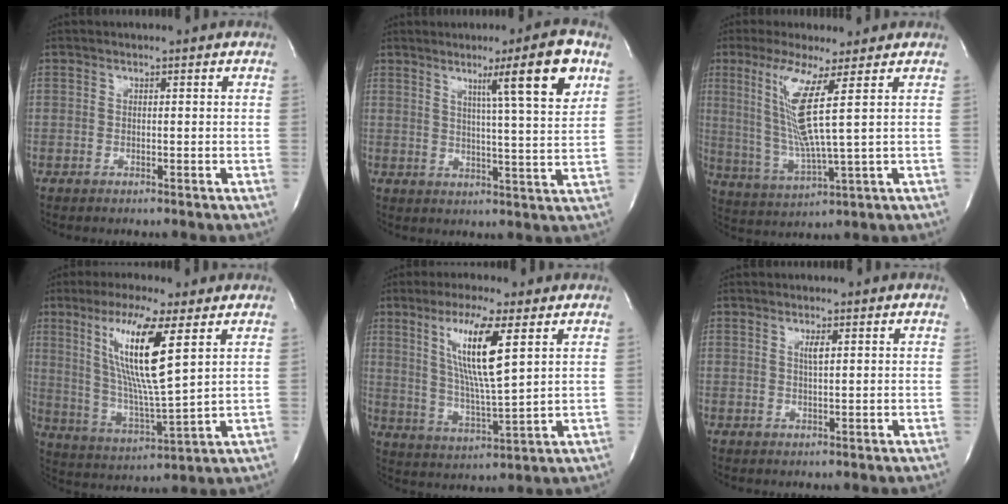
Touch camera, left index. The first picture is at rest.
{"total": 10.5, "force": [5.1, -1.0, 9.1], "torque": [-0.137, -0.007, 0.074]}
{"total": 9.5, "force": [3.0, -1.2, 8.9], "torque": [-0.190, -0.019, 0.062]}
{"total": 13.8, "force": [5.3, 0.3, 12.7], "torque": [-0.257, -0.017, 0.098]}
{"total": 11.0, "force": [4.2, 0.2, 10.2], "torque": [-0.201, -0.014, 0.080]}
{"total": 1.3, "force": [0.3, 0.0, 1.3], "torque": [-0.033, -0.006, 0.007]}